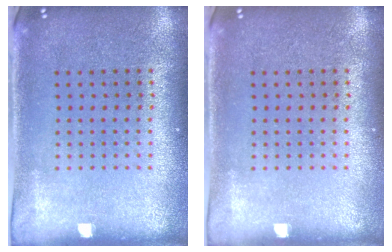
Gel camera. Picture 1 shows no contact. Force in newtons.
{"total": 0.0}